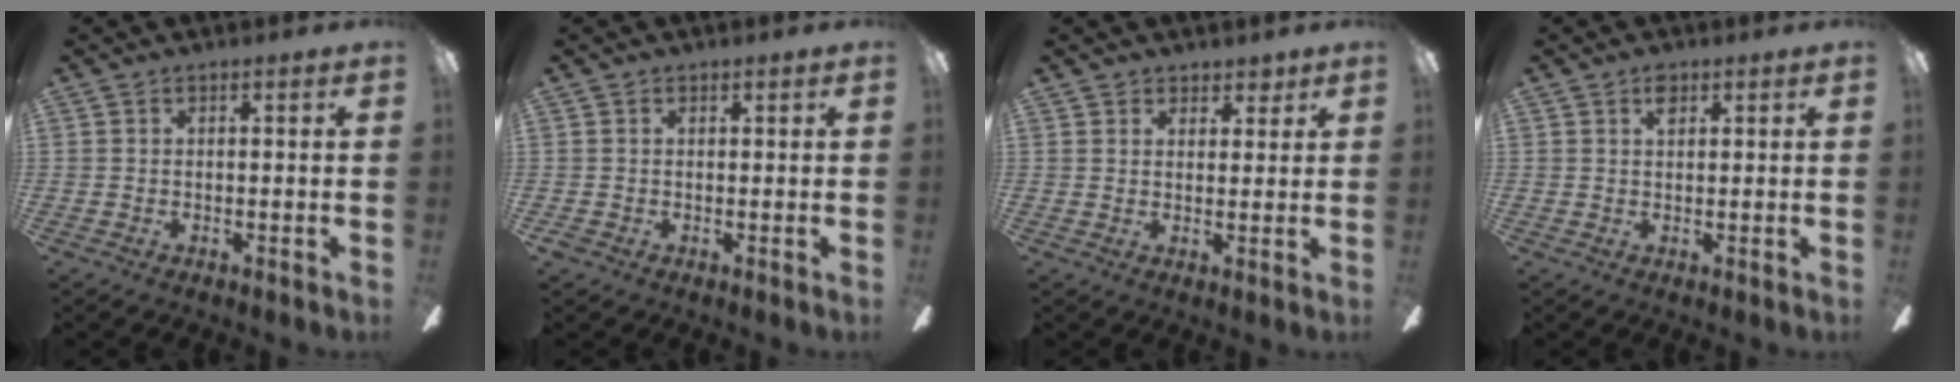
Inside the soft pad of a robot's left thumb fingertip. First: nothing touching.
{"total": 1.2, "force": [0.2, 1.1, 0.2], "torque": [-0.004, 0.003, 0.002]}
{"total": 3.4, "force": [2.6, 2.2, 0.3], "torque": [0.010, -0.010, 0.045]}
{"total": 2.5, "force": [1.4, 1.3, 1.6], "torque": [-0.017, -0.003, 0.022]}